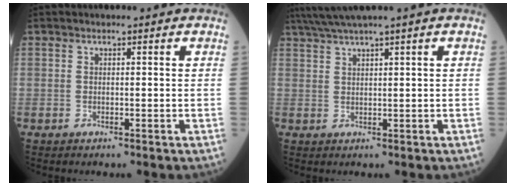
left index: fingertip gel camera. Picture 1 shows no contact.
{"total": 4.5, "force": [3.5, -1.1, 2.6], "torque": [-0.060, 0.016, 0.073]}